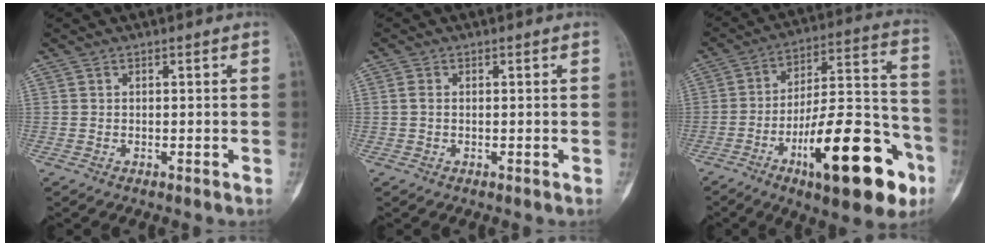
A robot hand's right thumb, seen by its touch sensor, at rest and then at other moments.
{"total": 1.3, "force": [0.1, 0.9, 1.0], "torque": [-0.020, 0.001, -0.001]}
{"total": 25.6, "force": [-11.5, 8.6, 21.2], "torque": [-0.292, 0.069, -0.170]}